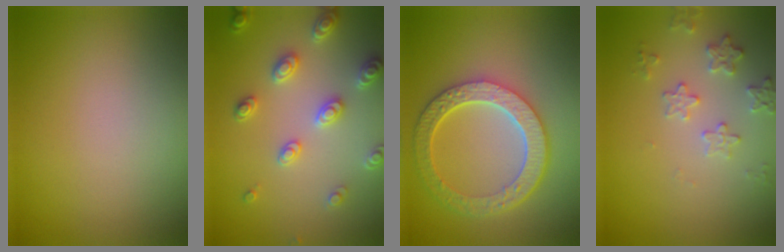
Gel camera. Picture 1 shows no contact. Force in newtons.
{"total": 3.6, "press": 3.2, "slide": 1.6}
{"total": 6.1, "press": 4.6, "slide": 4.1}
{"total": 2.5, "press": 2.4, "slide": 0.6}